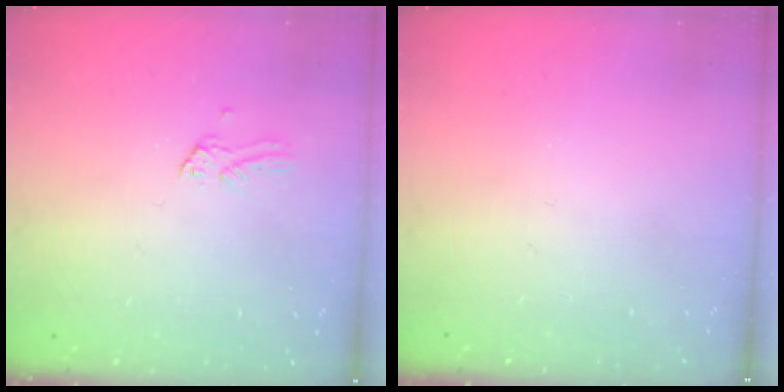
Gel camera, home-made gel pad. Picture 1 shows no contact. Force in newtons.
{"total": 0.0}